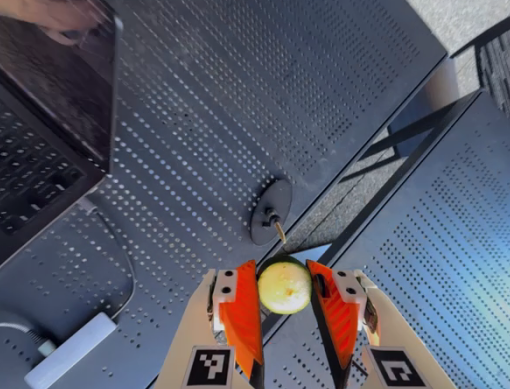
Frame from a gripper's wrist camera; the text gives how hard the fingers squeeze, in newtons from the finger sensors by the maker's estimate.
{"total": 8.0, "left": 7.7, "right": 8.3}